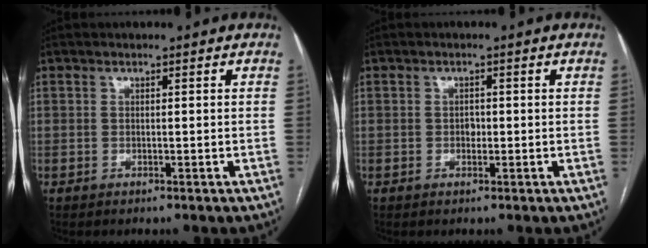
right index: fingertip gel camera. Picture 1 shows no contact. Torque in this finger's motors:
{"motor_torque": [0.38, 0.21, -0.01, 0.01]}